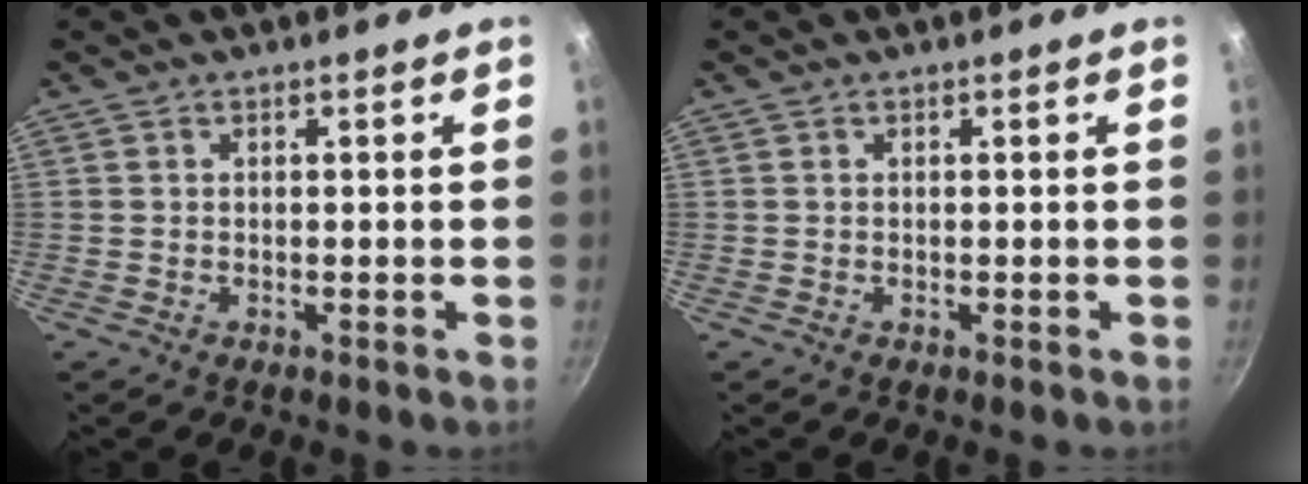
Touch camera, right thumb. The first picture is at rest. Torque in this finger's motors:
{"motor_torque": [0.00, 0.00, 0.08, -0.07, 0.01]}